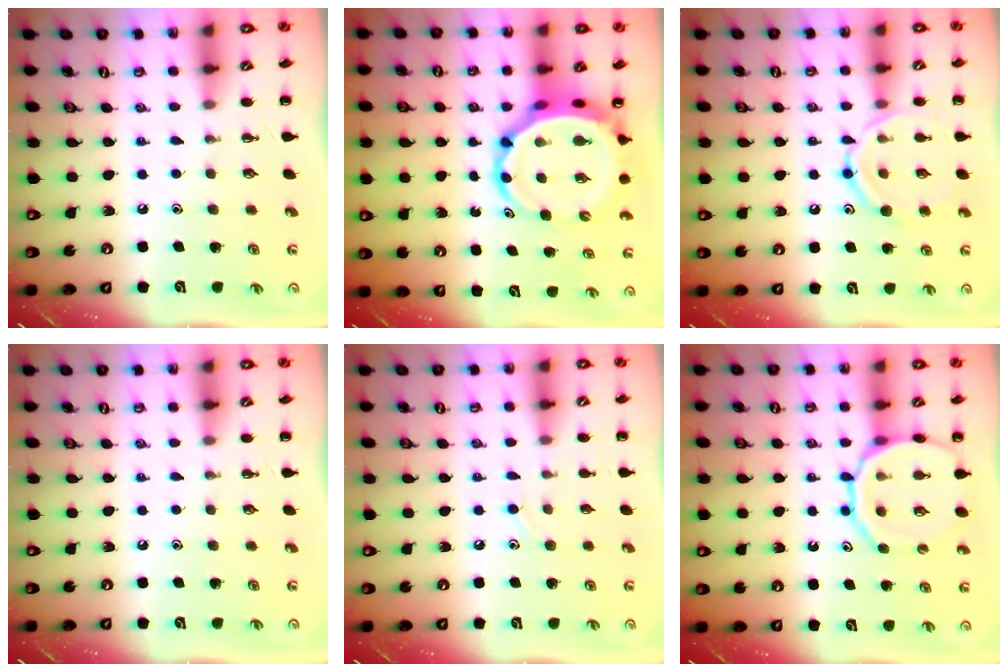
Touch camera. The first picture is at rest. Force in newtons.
{"total": 8.9, "press": 8.5, "slide": 2.7}
{"total": 13.7, "press": 13.6, "slide": 1.1}
{"total": 0.0}
{"total": 5.1, "press": 4.7, "slide": 1.8}
{"total": 14.4, "press": 14.2, "slide": 2.0}